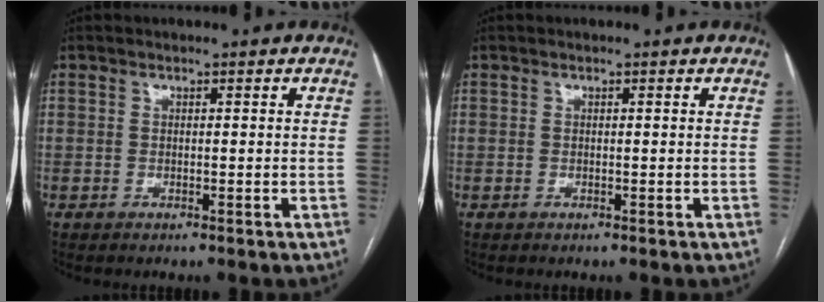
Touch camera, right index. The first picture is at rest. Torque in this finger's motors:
{"motor_torque": [-0.06, 0.00, 0.02, 0.01]}